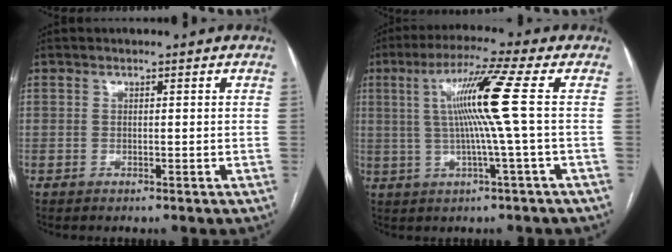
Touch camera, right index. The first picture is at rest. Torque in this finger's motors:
{"motor_torque": [0.96, -0.07, 0.41, 0.21]}